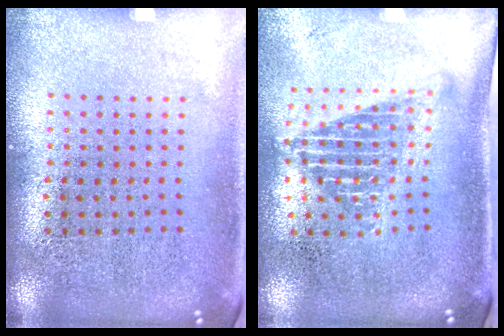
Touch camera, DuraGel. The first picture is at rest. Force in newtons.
{"total": 1.4, "press": 1.1, "slide": 0.8}